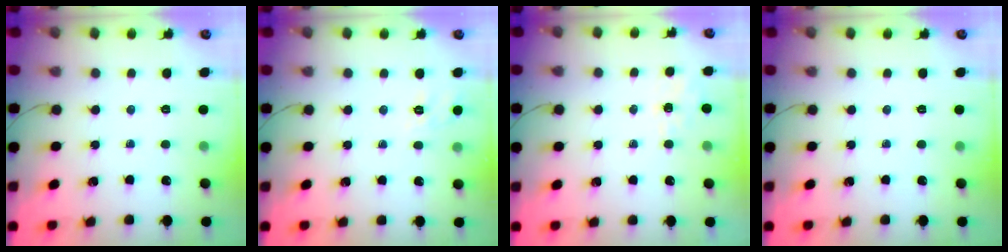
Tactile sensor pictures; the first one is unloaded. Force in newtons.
{"total": 1.7, "press": 0.4, "slide": 1.6}
{"total": 1.7, "press": 1.2, "slide": 1.3}
{"total": 0.0}